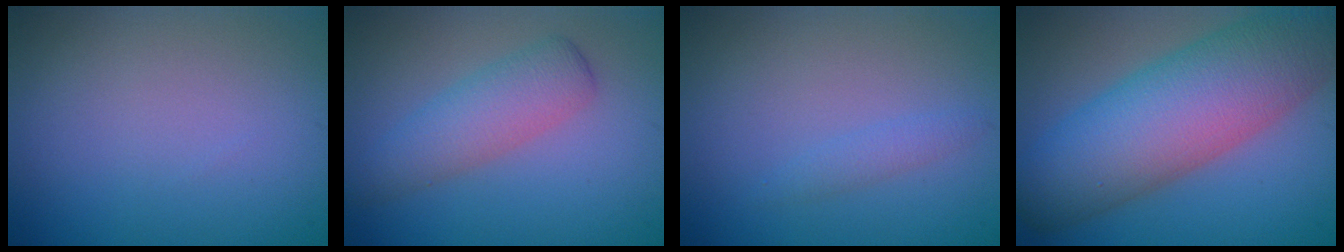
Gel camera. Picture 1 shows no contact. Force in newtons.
{"total": 3.7, "press": 3.7, "slide": 0.1}
{"total": 1.1, "press": 1.1, "slide": 0.0}
{"total": 11.6, "press": 11.6, "slide": 0.3}